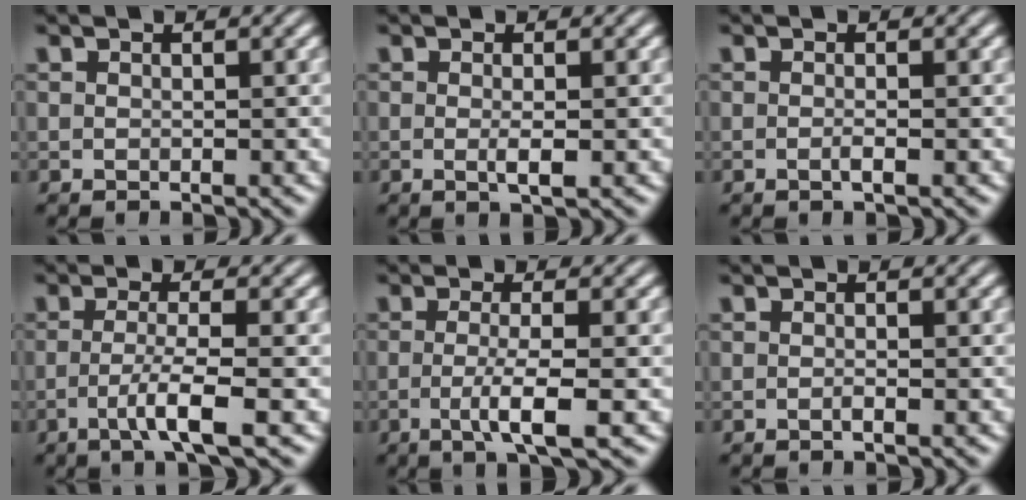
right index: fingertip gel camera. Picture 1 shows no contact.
{"total": 1.4, "force": [-0.4, -0.2, 1.3], "torque": [-0.024, -0.008, -0.003]}
{"total": 0.9, "force": [-0.6, 0.0, 0.6], "torque": [-0.014, -0.003, -0.011]}
{"total": 3.5, "force": [-1.3, -0.6, 3.3], "torque": [-0.060, -0.016, -0.014]}
{"total": 3.6, "force": [-1.0, -0.5, 3.4], "torque": [-0.058, -0.014, -0.011]}
{"total": 0.6, "force": [-0.5, 0.2, 0.4], "torque": [-0.012, -0.001, -0.009]}